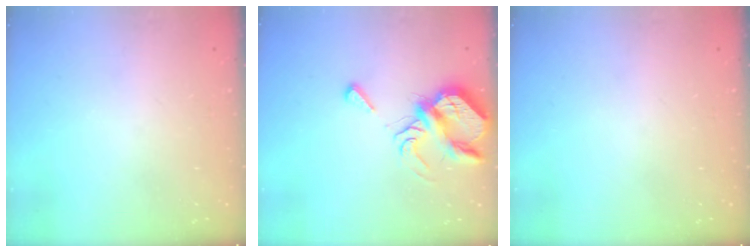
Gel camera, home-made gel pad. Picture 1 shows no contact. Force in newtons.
{"total": 7.2, "press": 7.1, "slide": 0.7}
{"total": 0.0}